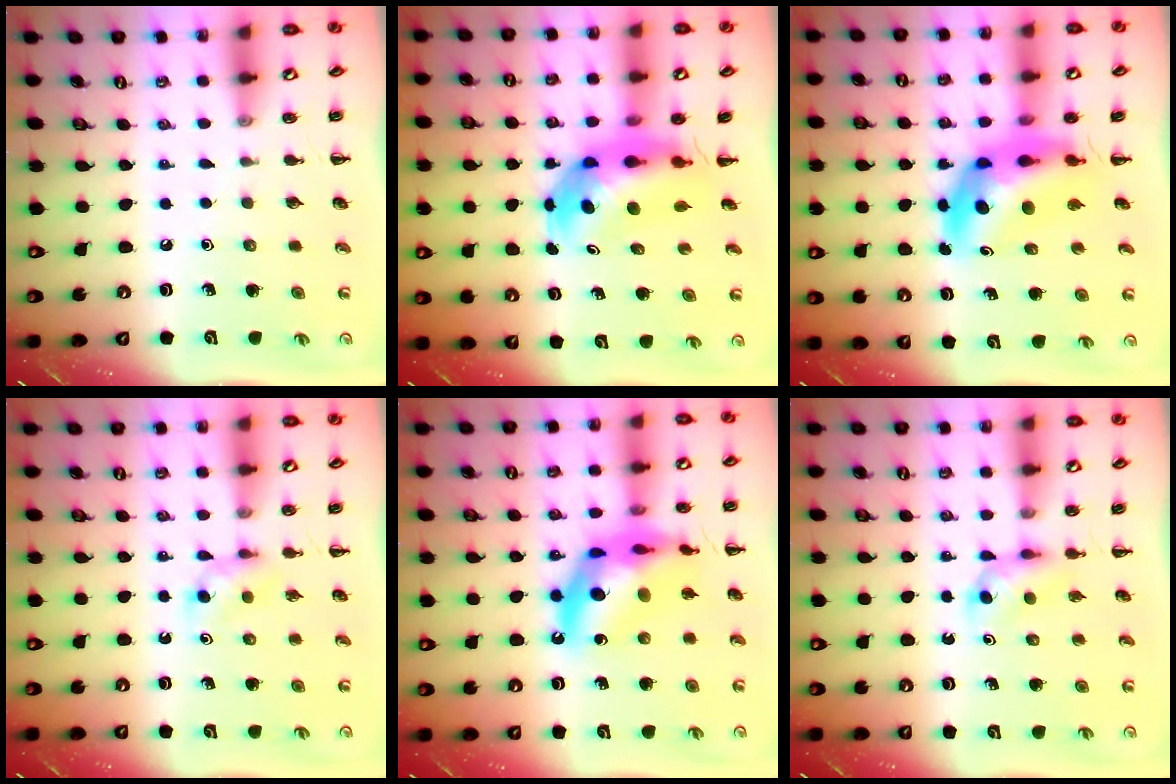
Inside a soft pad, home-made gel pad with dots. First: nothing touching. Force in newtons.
{"total": 7.1, "press": 6.7, "slide": 2.2}
{"total": 11.8, "press": 11.2, "slide": 3.7}
{"total": 3.1, "press": 2.9, "slide": 1.1}
{"total": 17.7, "press": 17.2, "slide": 4.5}
{"total": 3.7, "press": 3.4, "slide": 1.4}